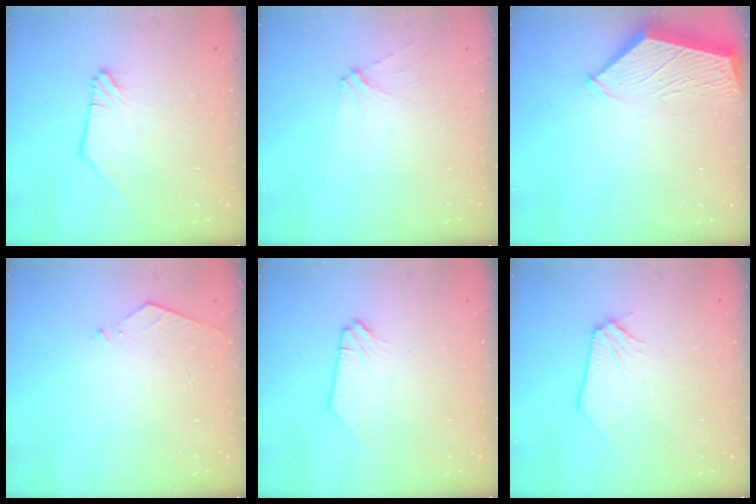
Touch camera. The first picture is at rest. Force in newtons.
{"total": 3.6, "press": 3.5, "slide": 0.5}
{"total": 2.9, "press": 2.9, "slide": 0.4}
{"total": 5.2, "press": 5.1, "slide": 0.6}
{"total": 0.0}
{"total": 0.0}